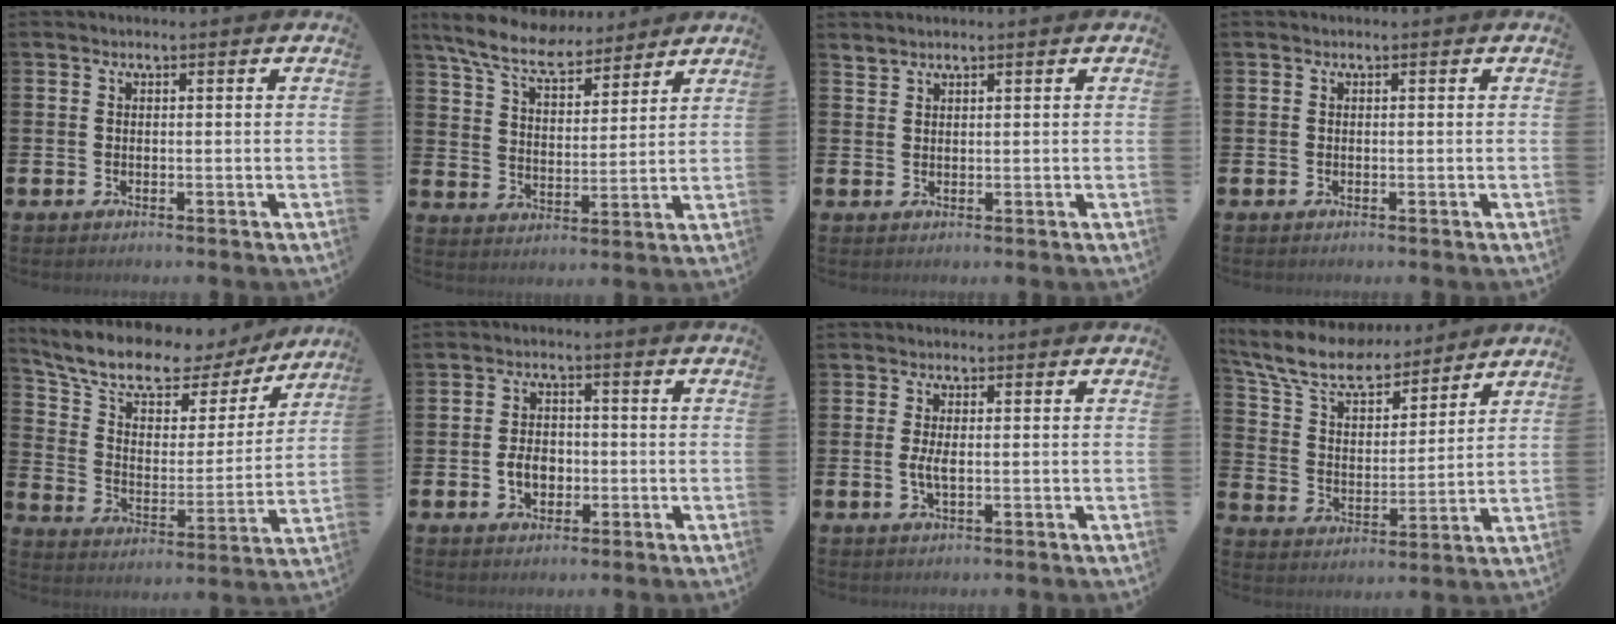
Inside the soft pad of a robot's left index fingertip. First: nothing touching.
{"total": 8.2, "force": [7.5, 1.9, 2.8], "torque": [-0.090, -0.033, 0.137]}
{"total": 1.4, "force": [1.4, 0.1, 0.0], "torque": [0.004, -0.002, 0.025]}
{"total": 0.0}
{"total": 11.2, "force": [9.4, 4.3, 4.3], "torque": [-0.124, -0.056, 0.161]}
{"total": 3.9, "force": [-1.1, 2.8, 2.4], "torque": [-0.032, -0.001, -0.026]}
{"total": 2.0, "force": [-0.3, 0.7, 1.8], "torque": [-0.034, 0.000, -0.006]}
{"total": 9.7, "force": [8.6, 3.0, 3.1], "torque": [-0.110, -0.050, 0.155]}